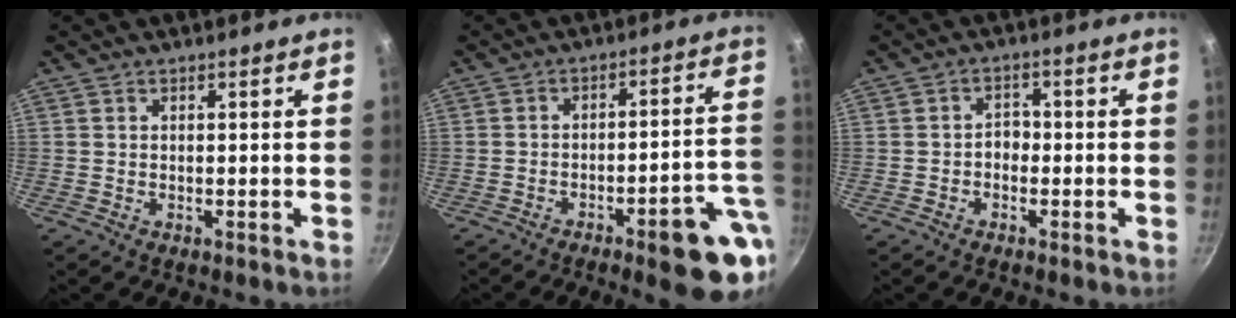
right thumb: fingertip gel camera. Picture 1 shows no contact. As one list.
[{"total": 13.3, "force": [-5.9, 3.1, 11.6], "torque": [-0.113, 0.045, -0.075]}, {"total": 2.8, "force": [-0.9, 2.2, 1.5], "torque": [0.000, 0.016, -0.017]}]